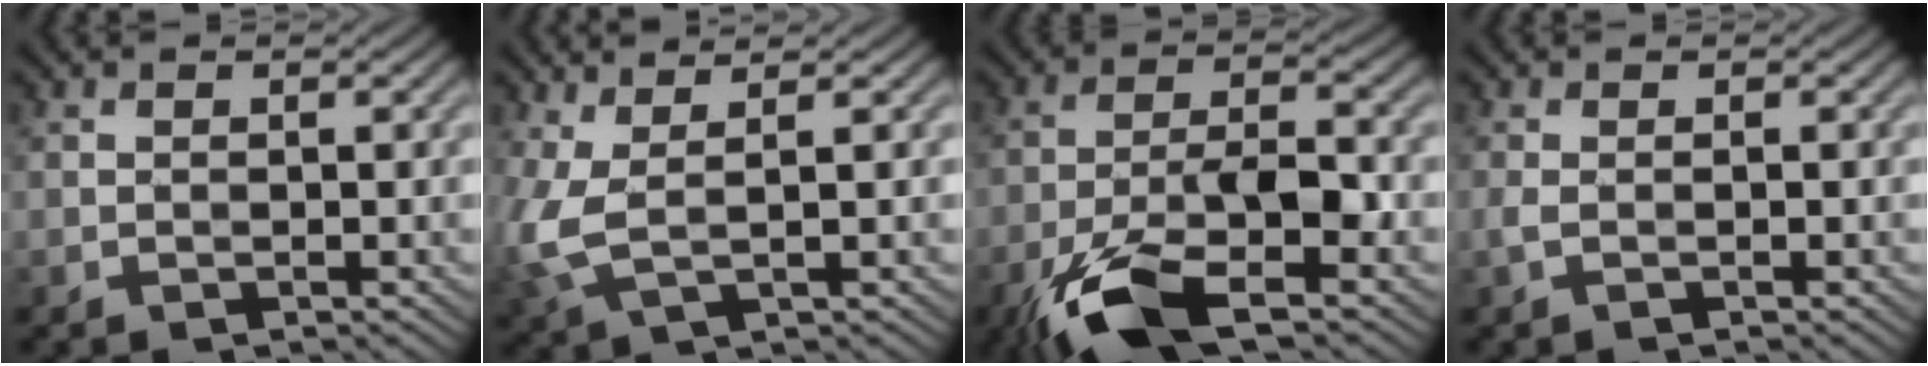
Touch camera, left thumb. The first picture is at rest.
{"total": 5.0, "force": [1.1, 1.8, 4.6], "torque": [-0.123, 0.005, 0.018]}
{"total": 11.8, "force": [-6.8, 3.8, 8.9], "torque": [-0.178, -0.010, -0.134]}
{"total": 1.0, "force": [-0.2, 0.1, 1.0], "torque": [-0.026, 0.002, -0.007]}